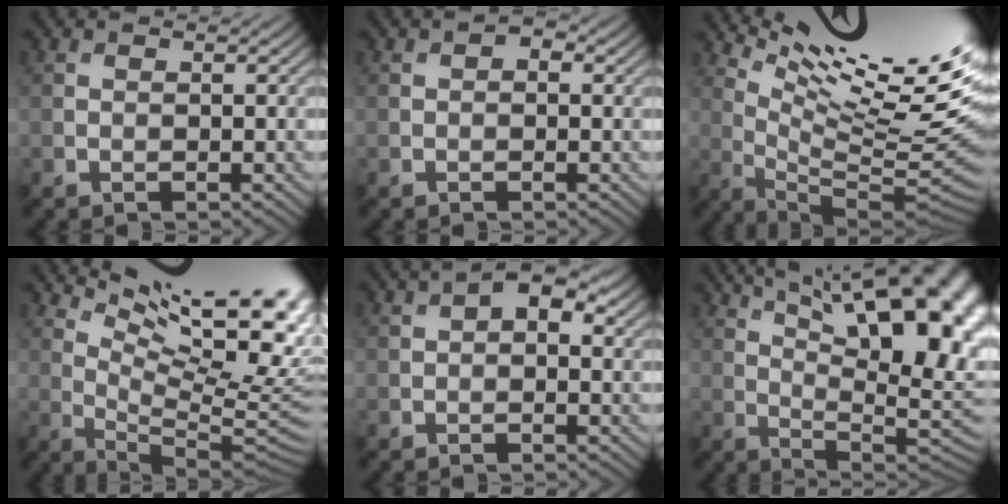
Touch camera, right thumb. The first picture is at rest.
{"total": 1.3, "force": [0.1, 0.8, 1.0], "torque": [-0.007, 0.003, -0.003]}
{"total": 15.9, "force": [8.9, 2.6, 12.9], "torque": [-0.209, -0.015, 0.160]}
{"total": 15.4, "force": [8.0, 4.5, 12.3], "torque": [-0.188, 0.002, 0.128]}
{"total": 4.4, "force": [1.3, 2.4, 3.5], "torque": [-0.044, 0.008, 0.014]}
{"total": 20.1, "force": [8.3, 8.0, 16.5], "torque": [-0.223, 0.048, 0.126]}